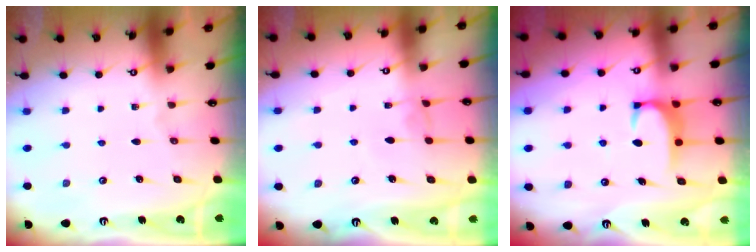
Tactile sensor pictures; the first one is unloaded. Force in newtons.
{"total": 2.0, "press": 1.9, "slide": 0.3}
{"total": 2.0, "press": 1.9, "slide": 0.6}